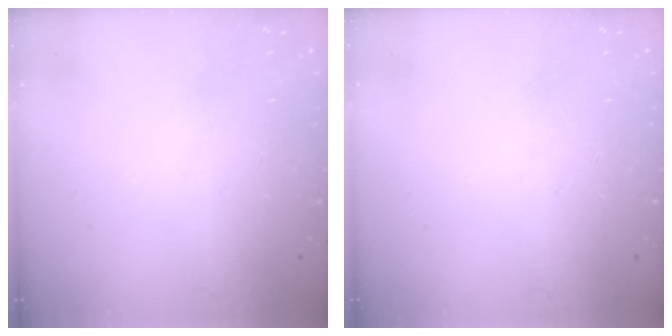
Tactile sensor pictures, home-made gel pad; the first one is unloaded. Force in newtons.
{"total": 0.0}